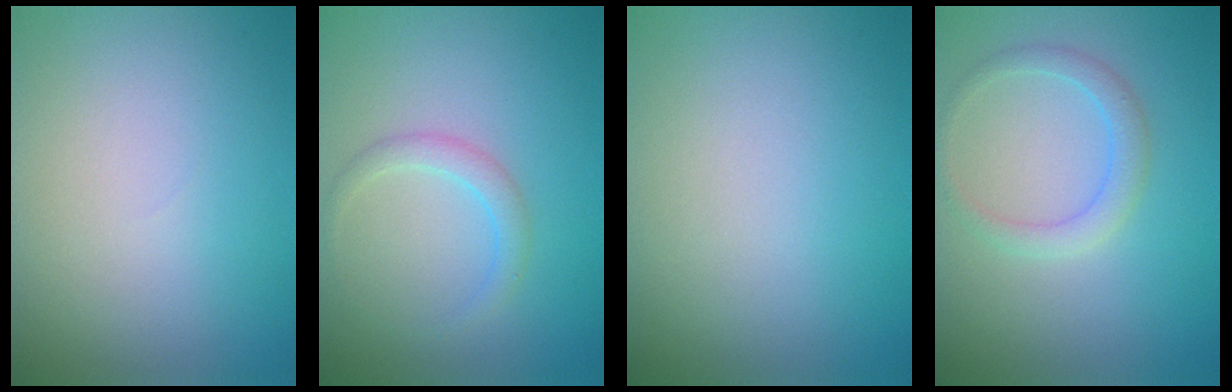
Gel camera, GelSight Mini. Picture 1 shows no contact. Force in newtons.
{"total": 1.7, "press": 1.7, "slide": 0.1}
{"total": 0.0}
{"total": 2.0, "press": 2.0, "slide": 0.1}